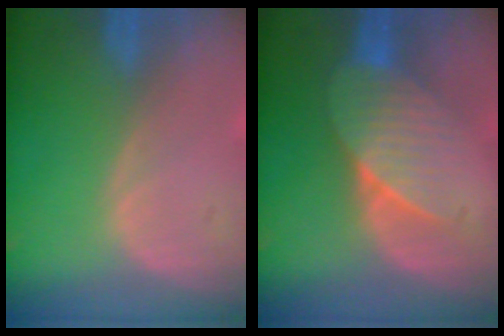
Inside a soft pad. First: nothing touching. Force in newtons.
{"total": 7.0, "press": 6.6, "slide": 2.3}